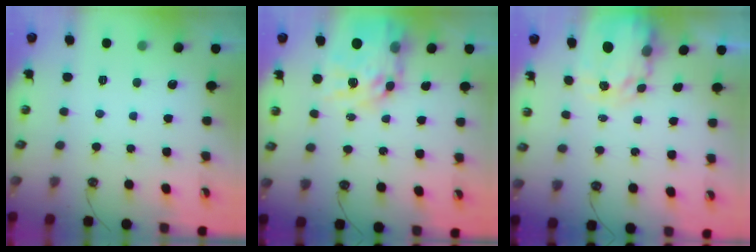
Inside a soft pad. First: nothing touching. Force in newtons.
{"total": 15.4, "press": 15.4, "slide": 1.2}
{"total": 4.1, "press": 4.1, "slide": 0.4}